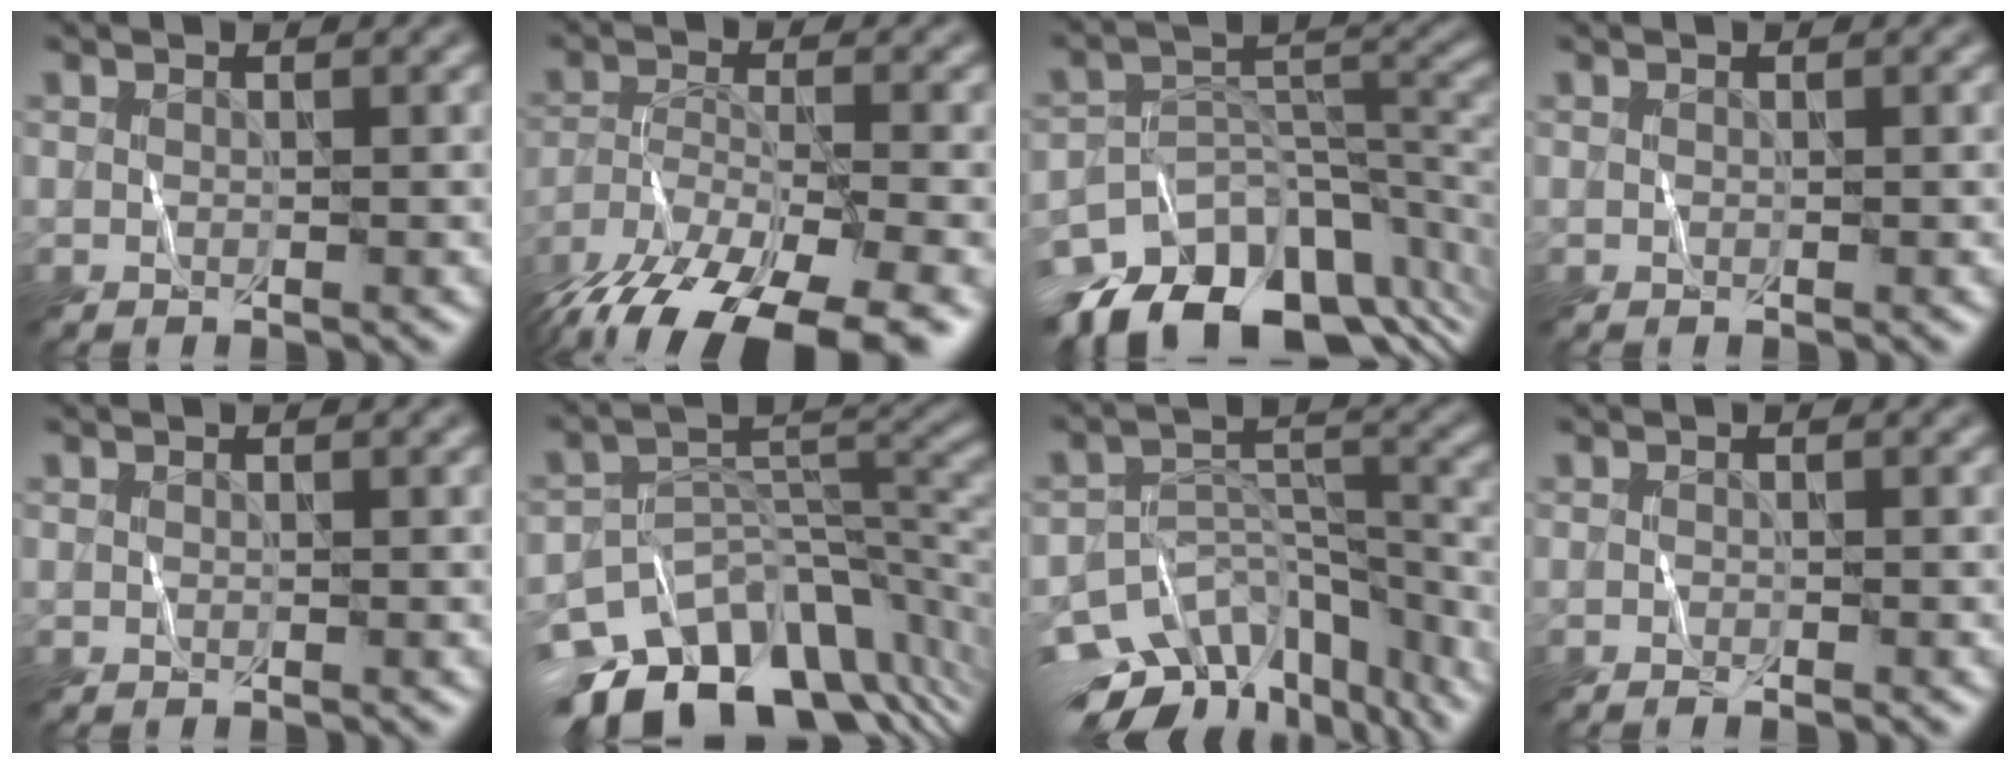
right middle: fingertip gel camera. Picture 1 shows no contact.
{"total": 14.9, "force": [-11.7, 4.6, 8.1], "torque": [-0.163, -0.047, -0.174]}
{"total": 13.0, "force": [-9.1, 7.0, 6.0], "torque": [-0.104, 0.002, -0.135]}
{"total": 0.0}
{"total": 0.0}
{"total": 13.3, "force": [-8.2, 7.6, 7.2], "torque": [-0.139, -0.001, -0.123]}
{"total": 14.9, "force": [-11.7, 7.2, 5.8], "torque": [-0.104, -0.003, -0.145]}
{"total": 0.7, "force": [-0.6, 0.1, 0.4], "torque": [-0.006, 0.000, -0.010]}